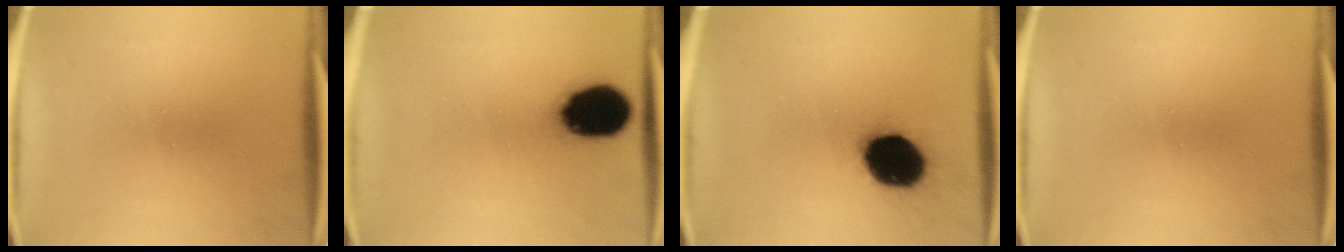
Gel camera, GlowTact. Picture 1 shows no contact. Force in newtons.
{"total": 17.0}
{"total": 18.0}
{"total": 0.0}